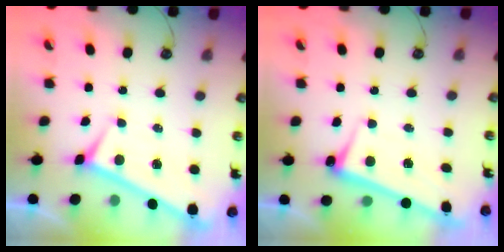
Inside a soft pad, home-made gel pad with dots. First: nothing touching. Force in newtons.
{"total": 2.6, "press": 2.5, "slide": 0.7}